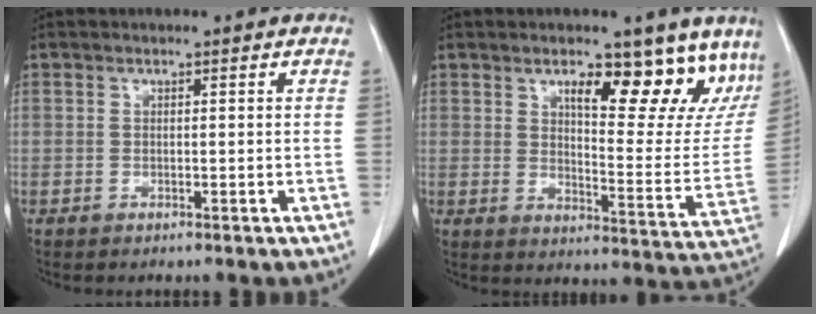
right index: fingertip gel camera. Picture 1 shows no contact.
{"total": 16.0, "force": [10.9, 5.2, 10.5], "torque": [-0.115, -0.020, 0.146]}